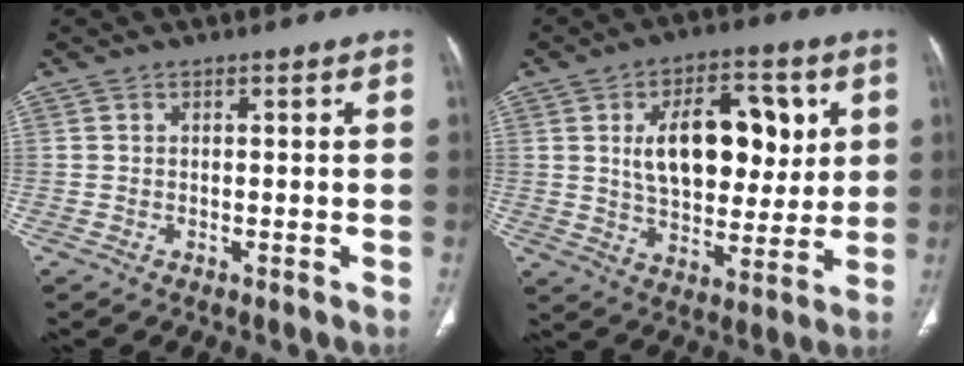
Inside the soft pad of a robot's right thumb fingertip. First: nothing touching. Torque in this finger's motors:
{"motor_torque": [0.04, 0.42, 1.33, 0.23, 0.24]}